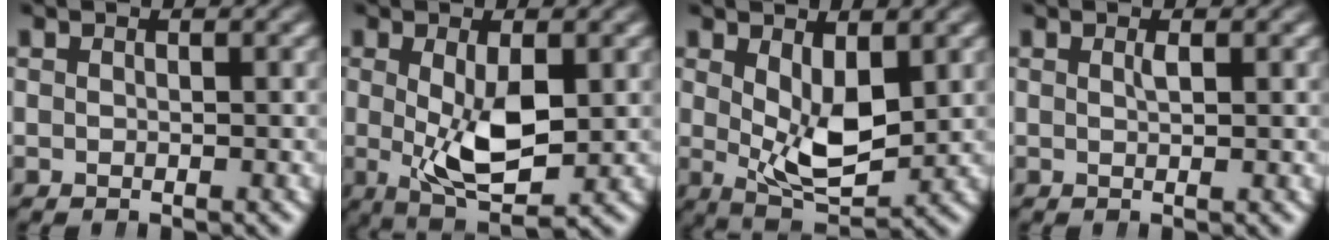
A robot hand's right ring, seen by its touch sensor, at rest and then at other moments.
{"total": 6.5, "force": [-0.6, 3.1, 5.7], "torque": [-0.108, -0.028, 0.003]}
{"total": 5.5, "force": [0.7, 2.8, 4.7], "torque": [-0.073, -0.024, 0.020]}
{"total": 0.9, "force": [0.2, -0.3, 0.8], "torque": [-0.014, -0.003, 0.004]}